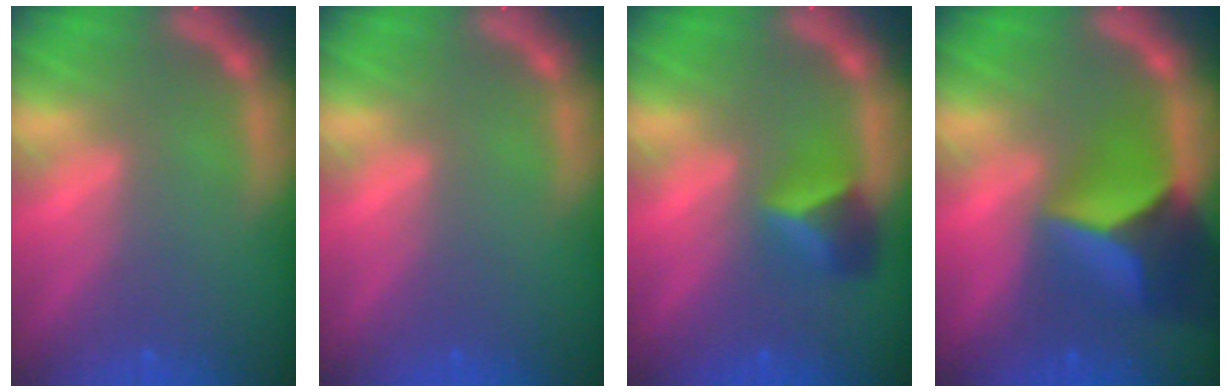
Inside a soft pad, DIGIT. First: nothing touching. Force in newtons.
{"total": 0.0}
{"total": 3.4}
{"total": 8.9}